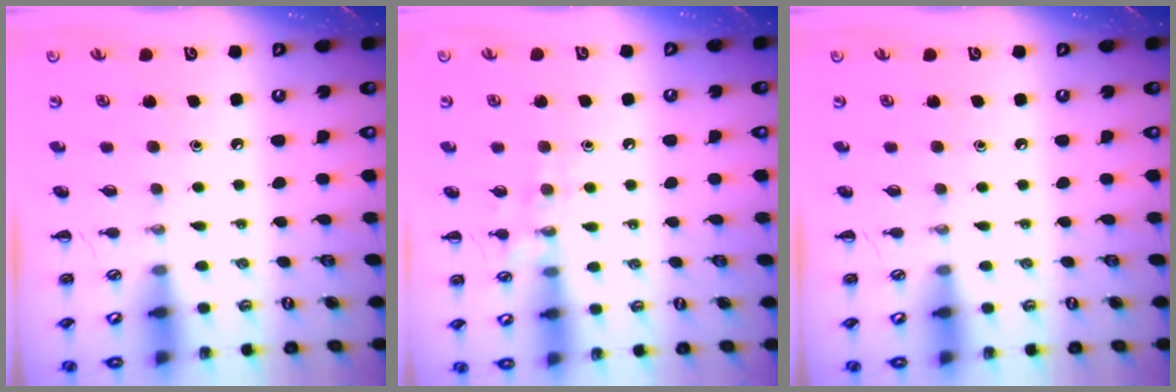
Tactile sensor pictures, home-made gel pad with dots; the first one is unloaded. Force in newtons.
{"total": 7.9, "press": 7.8, "slide": 1.0}
{"total": 0.0}